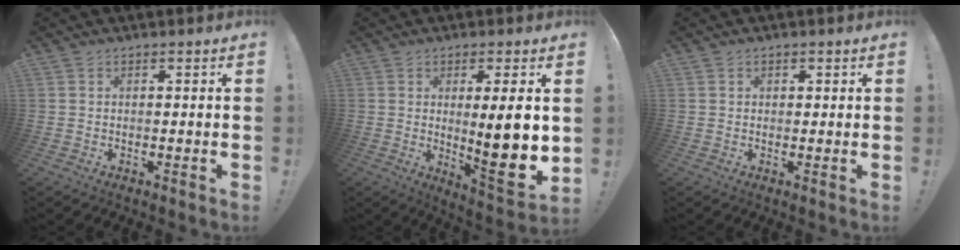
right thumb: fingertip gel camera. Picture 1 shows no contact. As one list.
[{"total": 13.8, "force": [1.4, 2.2, 13.6], "torque": [-0.189, -0.024, 0.021]}, {"total": 0.8, "force": [0.4, 0.6, 0.2], "torque": [0.003, -0.002, 0.006]}]